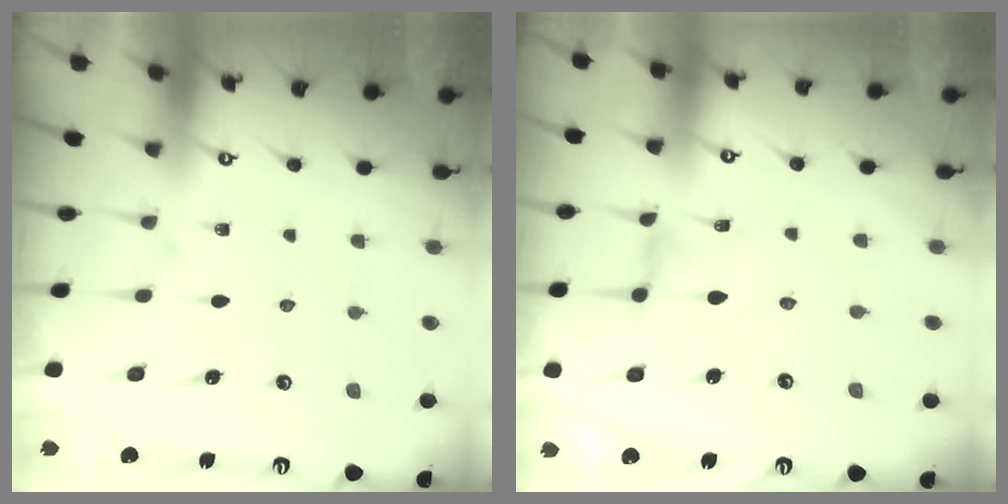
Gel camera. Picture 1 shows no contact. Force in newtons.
{"total": 1.7, "press": 1.7, "slide": 0.5}